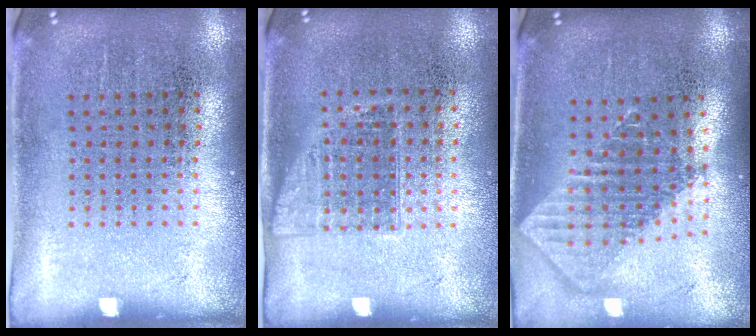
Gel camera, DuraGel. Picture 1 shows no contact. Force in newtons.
{"total": 1.1, "press": 0.9, "slide": 0.6}
{"total": 1.9, "press": 1.5, "slide": 1.2}